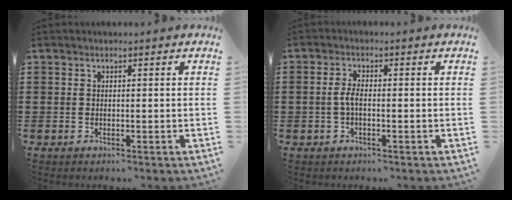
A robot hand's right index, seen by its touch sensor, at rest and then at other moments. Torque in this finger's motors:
{"motor_torque": [0.38, 0.54, 0.27, 0.03]}